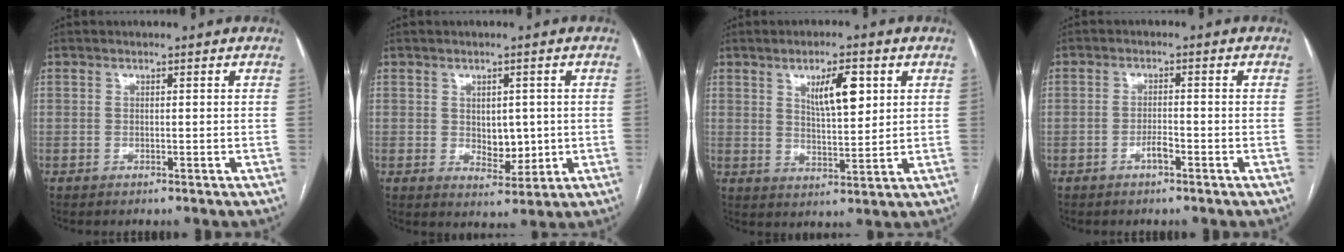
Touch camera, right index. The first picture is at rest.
{"total": 4.8, "force": [0.2, 2.9, 3.8], "torque": [-0.051, -0.004, 0.015]}
{"total": 7.3, "force": [3.0, 2.1, 6.3], "torque": [-0.106, 0.001, 0.053]}
{"total": 1.4, "force": [-0.9, 0.4, 1.0], "torque": [-0.018, 0.002, -0.015]}